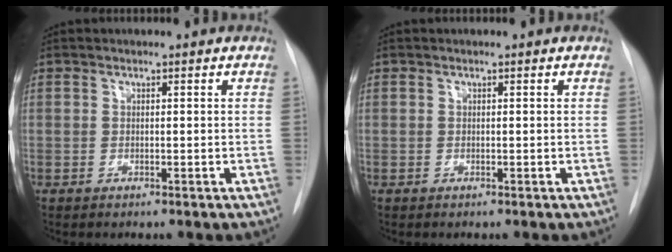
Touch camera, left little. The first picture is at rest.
{"total": 0.0}